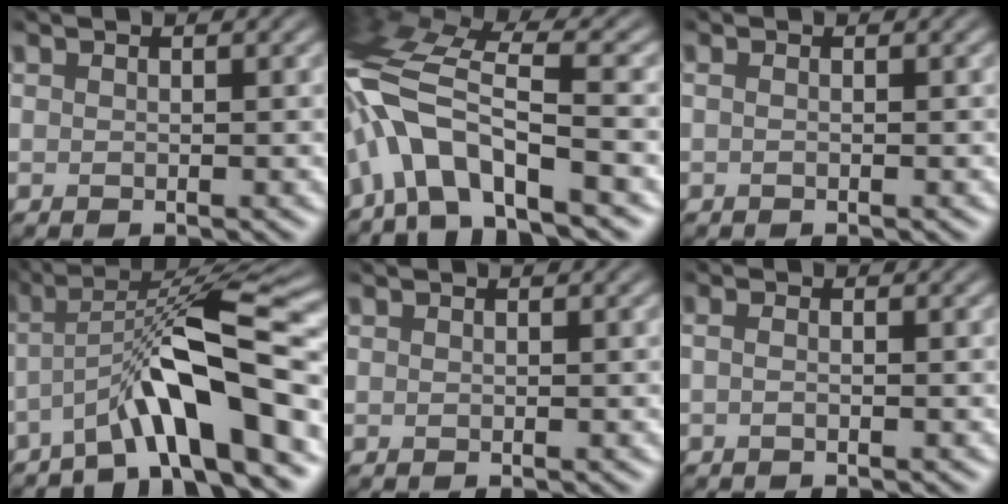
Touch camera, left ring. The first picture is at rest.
{"total": 9.0, "force": [-4.8, 2.9, 7.0], "torque": [-0.138, 0.021, -0.108]}
{"total": 0.0}
{"total": 8.6, "force": [-4.1, 0.8, 7.6], "torque": [-0.107, 0.018, -0.078]}
{"total": 0.0}
{"total": 0.9, "force": [-0.5, 0.2, 0.7], "torque": [-0.013, 0.002, -0.013]}